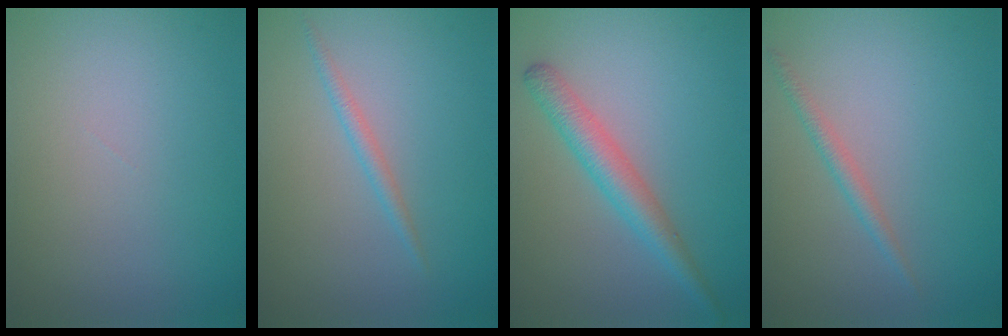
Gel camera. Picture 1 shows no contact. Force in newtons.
{"total": 0.9, "press": 0.9, "slide": 0.1}
{"total": 3.2, "press": 3.2, "slide": 0.2}
{"total": 1.4, "press": 1.4, "slide": 0.0}